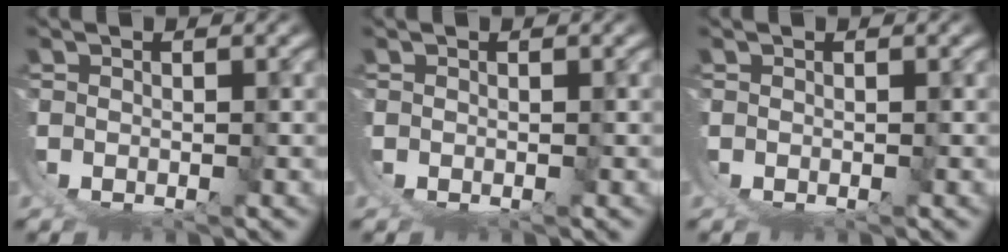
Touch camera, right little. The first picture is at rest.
{"total": 0.0}
{"total": 0.0}